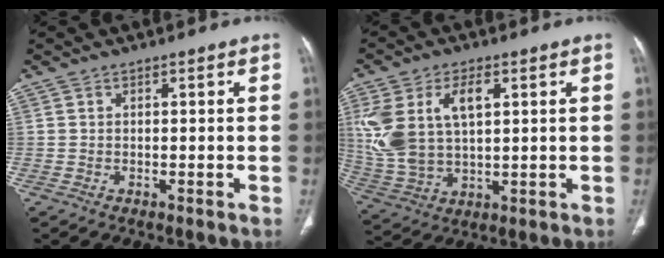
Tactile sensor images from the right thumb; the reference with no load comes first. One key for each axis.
{"total": 14.8, "fx": 4.2, "fy": 8.4, "fz": 11.5, "tx": -0.243, "ty": 0.000, "tz": 0.094}